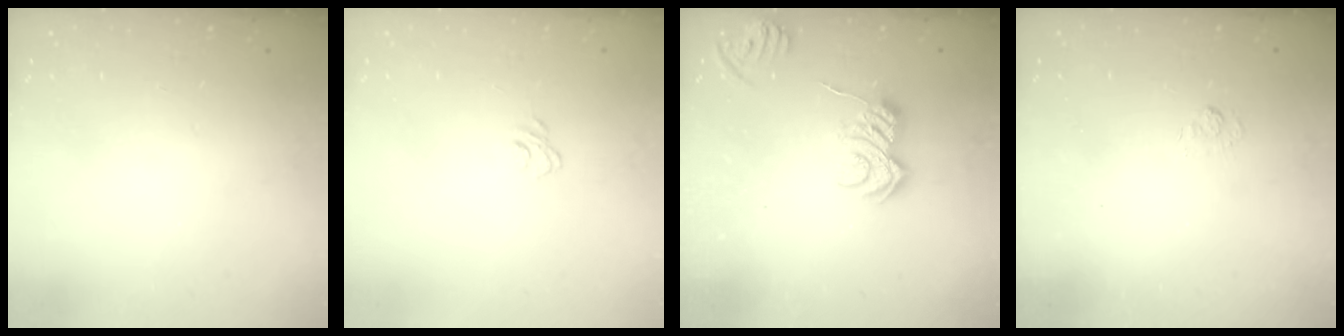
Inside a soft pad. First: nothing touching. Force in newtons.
{"total": 3.7, "press": 3.5, "slide": 1.2}
{"total": 7.8, "press": 7.7, "slide": 0.9}
{"total": 2.7, "press": 2.3, "slide": 1.5}